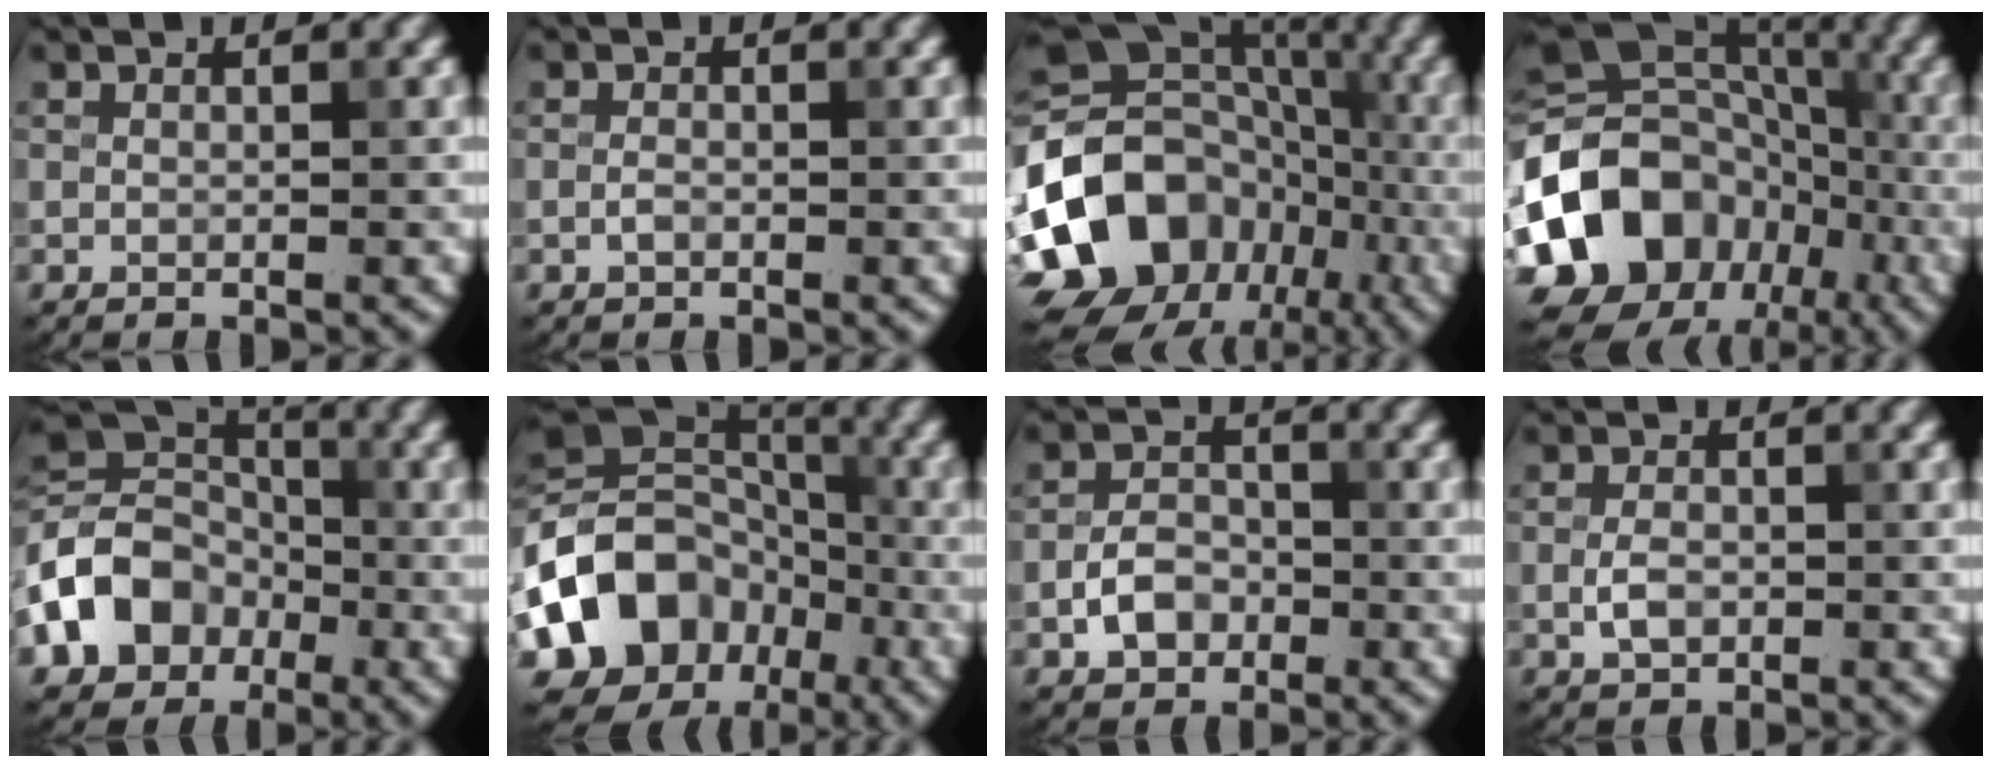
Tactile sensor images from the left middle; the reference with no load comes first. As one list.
[{"total": 0.8, "force": [-0.3, 0.4, 0.5], "torque": [-0.012, 0.000, -0.007]}, {"total": 15.7, "force": [-6.1, 12.2, 7.9], "torque": [-0.169, 0.018, -0.119]}, {"total": 15.1, "force": [-5.7, 11.8, 7.5], "torque": [-0.161, 0.009, -0.116]}, {"total": 8.0, "force": [-2.8, 6.4, 3.9], "torque": [-0.065, 0.003, -0.066]}, {"total": 11.7, "force": [-4.5, 9.3, 5.5], "torque": [-0.101, 0.000, -0.086]}, {"total": 3.2, "force": [-1.3, 2.3, 1.8], "torque": [-0.027, 0.006, -0.028]}, {"total": 2.1, "force": [-0.4, 1.3, 1.5], "torque": [-0.033, 0.000, -0.009]}]